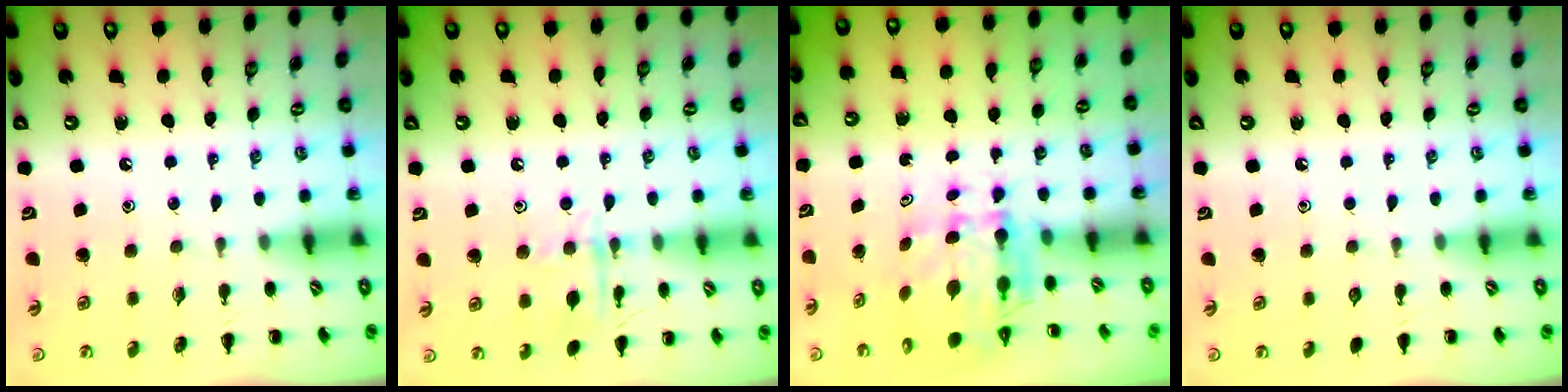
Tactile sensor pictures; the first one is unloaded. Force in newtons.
{"total": 9.6, "press": 9.6, "slide": 0.7}
{"total": 5.7, "press": 5.6, "slide": 1.1}
{"total": 0.0}